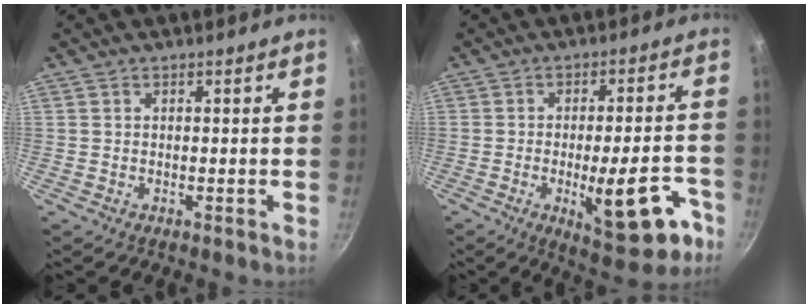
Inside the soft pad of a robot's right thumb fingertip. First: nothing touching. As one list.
[{"total": 15.1, "force": [-5.9, 5.5, 12.8], "torque": [-0.138, 0.028, -0.071]}]